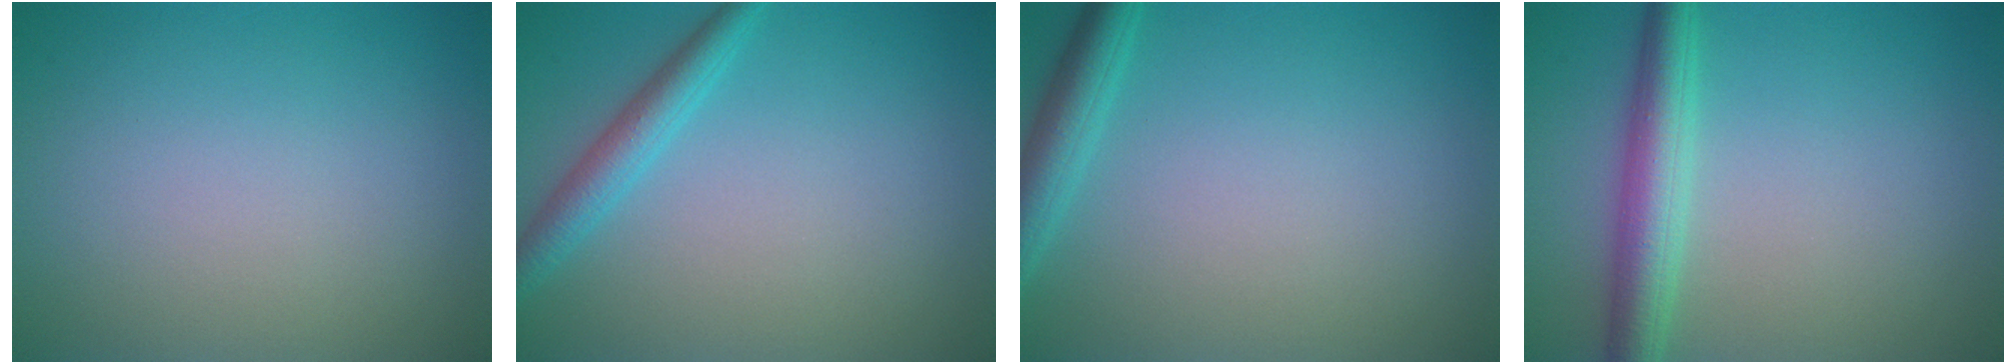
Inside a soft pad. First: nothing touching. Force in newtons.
{"total": 2.6, "press": 2.6, "slide": 0.2}
{"total": 3.0, "press": 2.9, "slide": 0.2}
{"total": 4.3, "press": 4.3, "slide": 0.1}